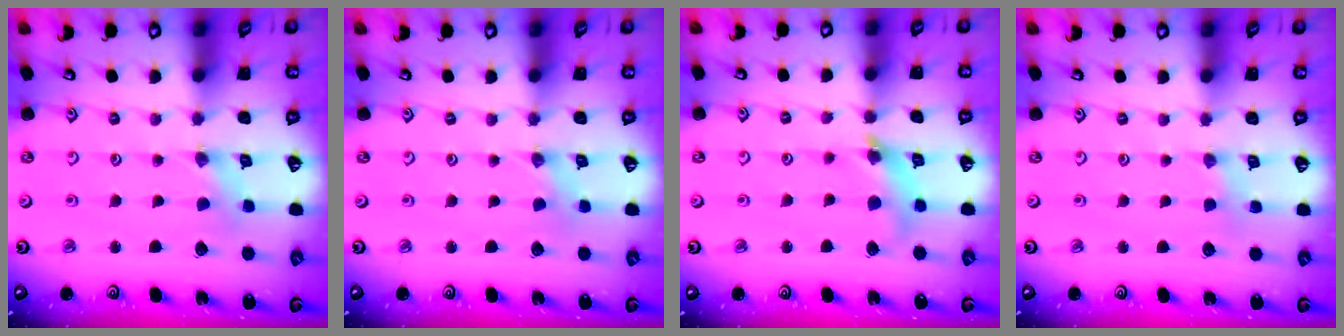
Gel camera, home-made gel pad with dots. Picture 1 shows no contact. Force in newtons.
{"total": 0.0}
{"total": 12.1, "press": 12.0, "slide": 1.5}
{"total": 2.7, "press": 2.6, "slide": 0.4}